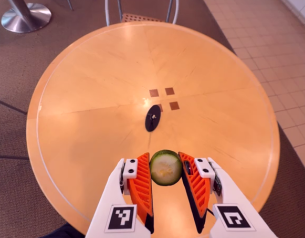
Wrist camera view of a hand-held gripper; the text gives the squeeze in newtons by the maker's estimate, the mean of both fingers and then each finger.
{"total": 6.4, "left": 6.3, "right": 6.6}